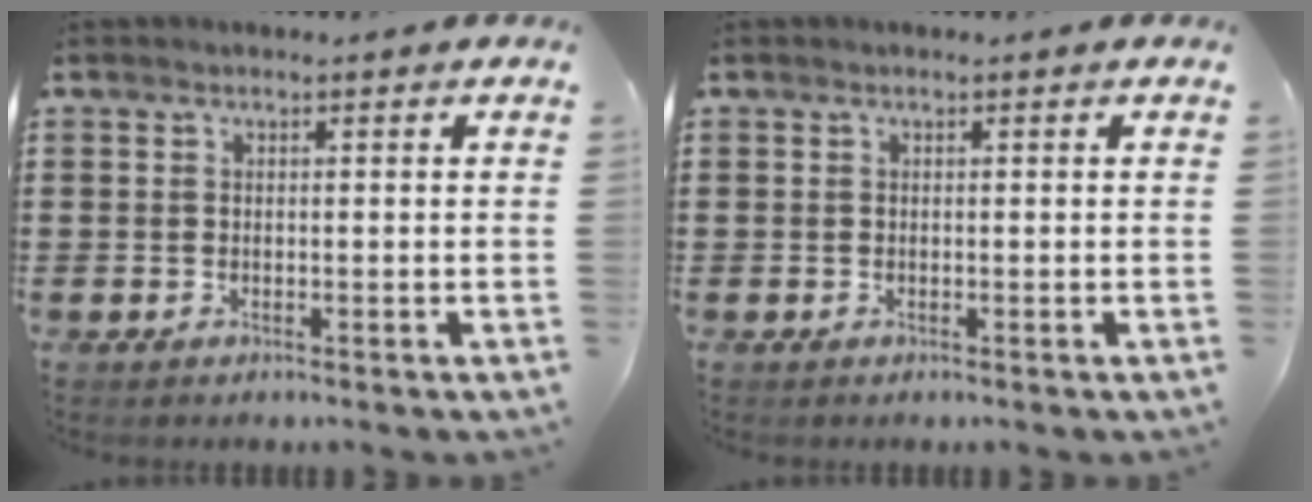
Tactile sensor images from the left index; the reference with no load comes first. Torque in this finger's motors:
{"motor_torque": [0.00, 0.00, 0.00, 0.00]}